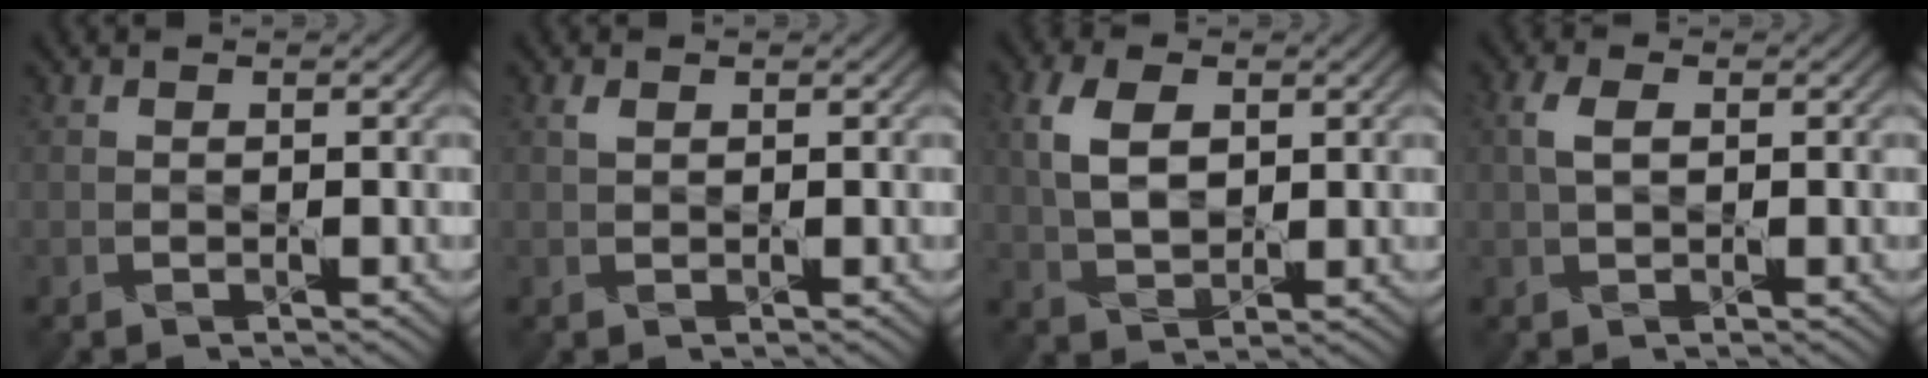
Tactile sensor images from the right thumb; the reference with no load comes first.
{"total": 0.8, "force": [0.6, 0.4, 0.5], "torque": [-0.013, 0.001, 0.009]}
{"total": 5.8, "force": [1.8, 3.4, 4.3], "torque": [-0.101, 0.007, 0.031]}
{"total": 2.3, "force": [0.6, 1.1, 1.9], "torque": [-0.048, 0.005, 0.008]}